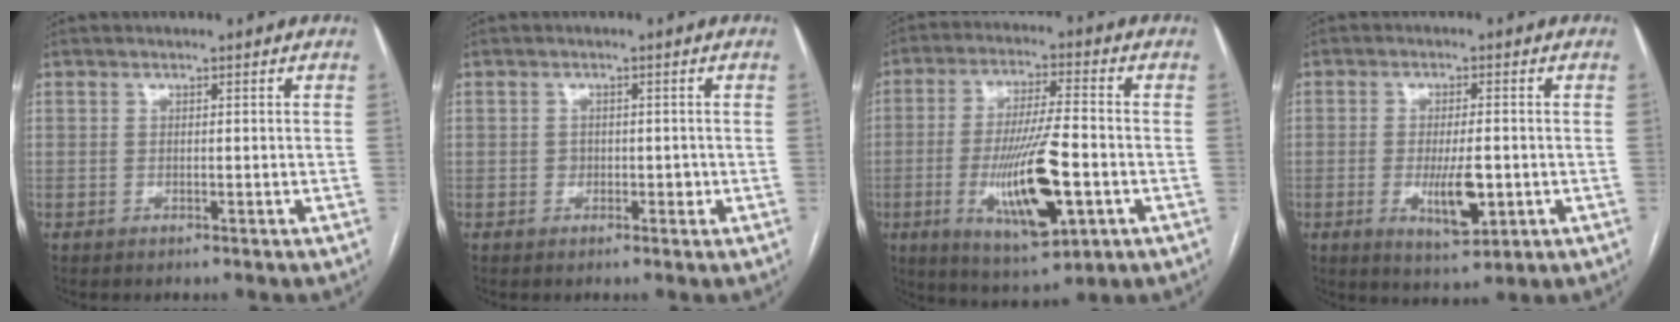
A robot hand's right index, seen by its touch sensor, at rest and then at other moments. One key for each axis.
{"total": 1.6, "fx": -0.4, "fy": 1.3, "fz": 0.8, "tx": -0.010, "ty": 0.003, "tz": -0.004}
{"total": 14.5, "fx": -3.8, "fy": 2.8, "fz": 13.7, "tx": -0.255, "ty": -0.015, "tz": -0.058}
{"total": 6.9, "fx": -1.6, "fy": 1.9, "fz": 6.4, "tx": -0.115, "ty": -0.012, "tz": -0.021}